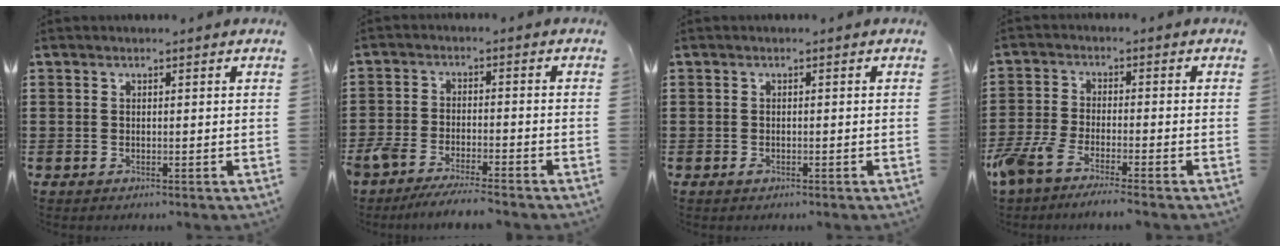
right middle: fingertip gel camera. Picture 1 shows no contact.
{"total": 5.1, "force": [-4.8, 0.4, 1.6], "torque": [-0.049, -0.011, -0.101]}
{"total": 0.7, "force": [-0.4, 0.4, 0.4], "torque": [-0.008, -0.003, -0.007]}
{"total": 4.8, "force": [-4.2, 0.4, 2.3], "torque": [-0.074, -0.016, -0.089]}